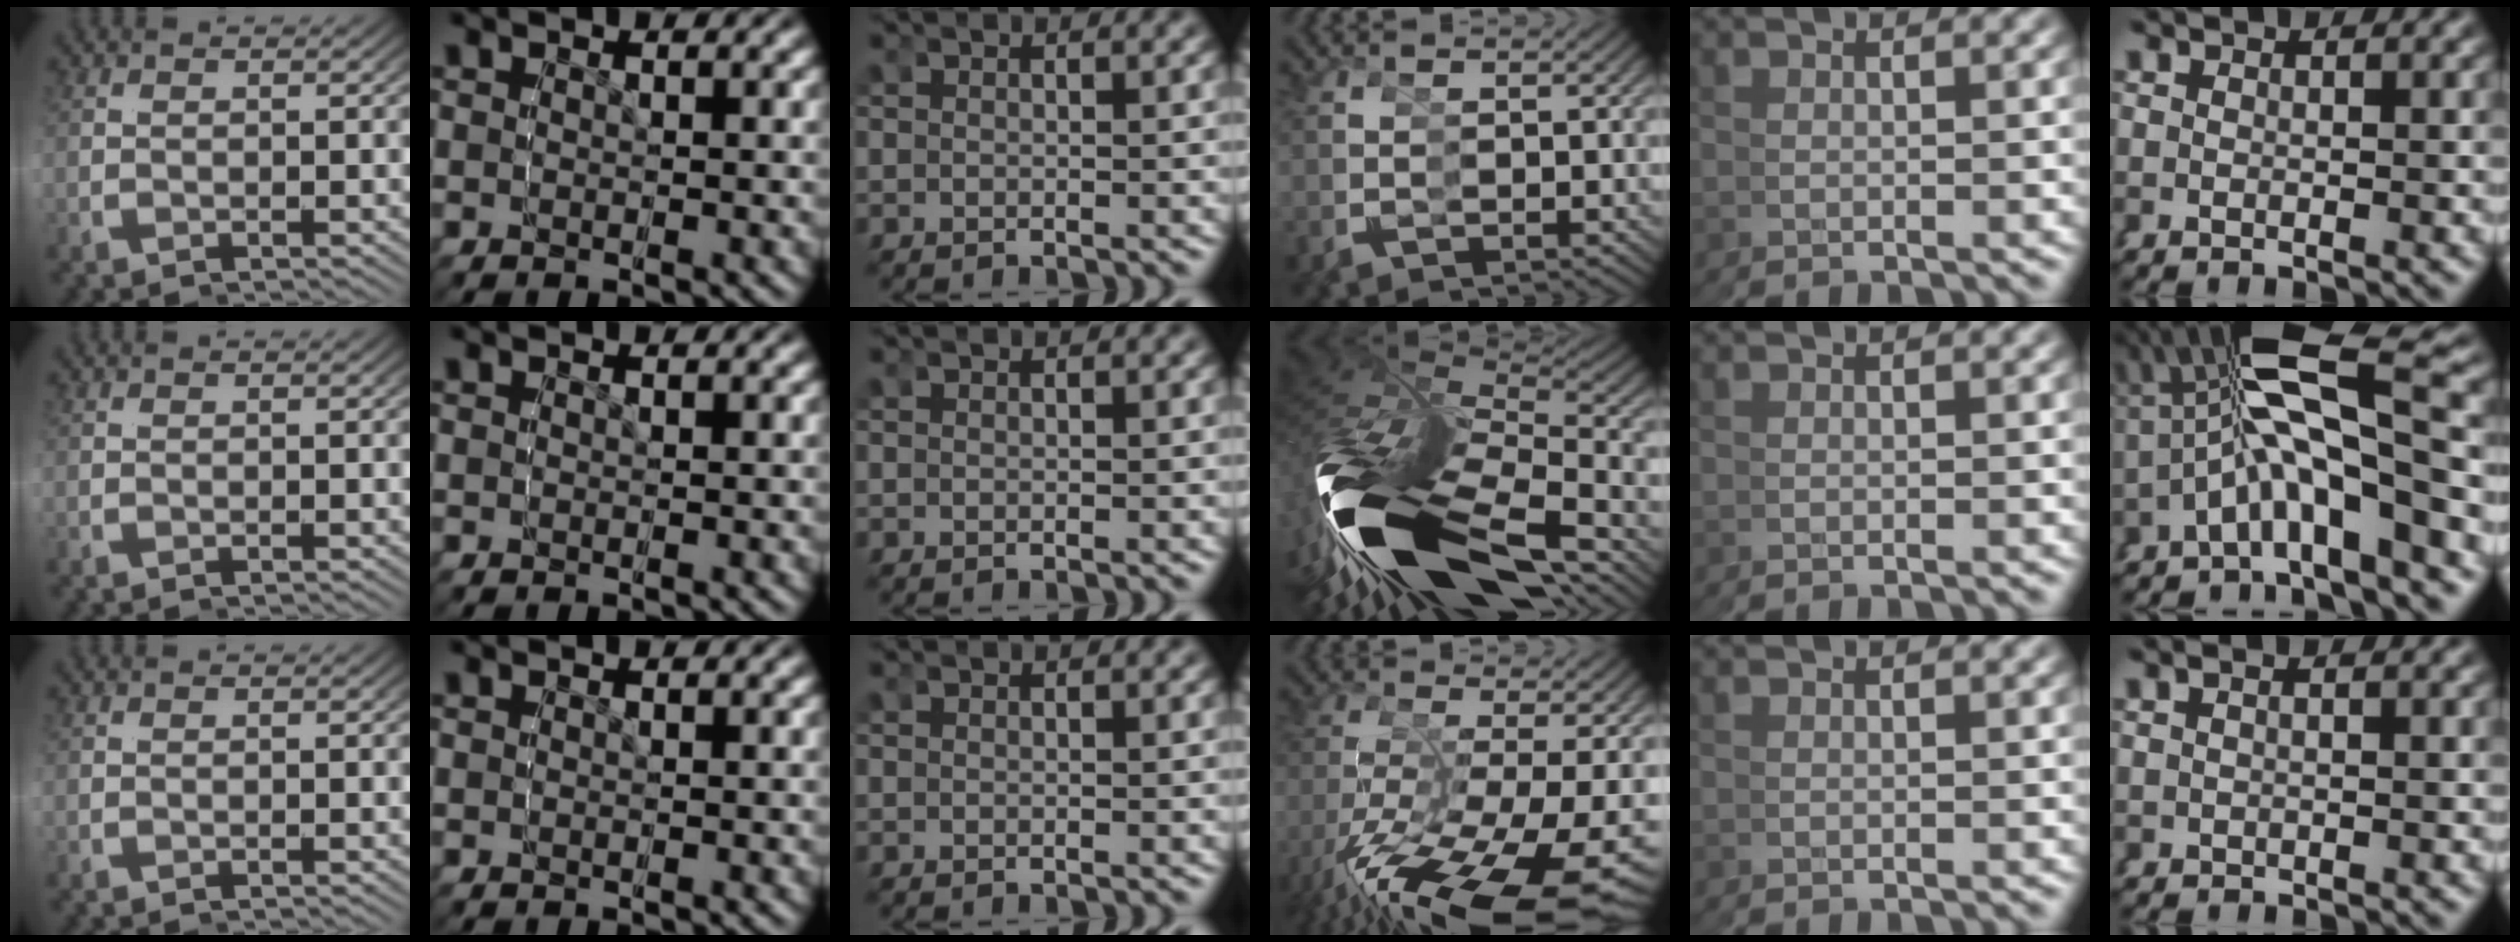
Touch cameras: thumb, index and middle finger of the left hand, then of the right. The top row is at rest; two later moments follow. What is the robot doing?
{"motion": "grasp_and_lifting", "object": "glasses"}